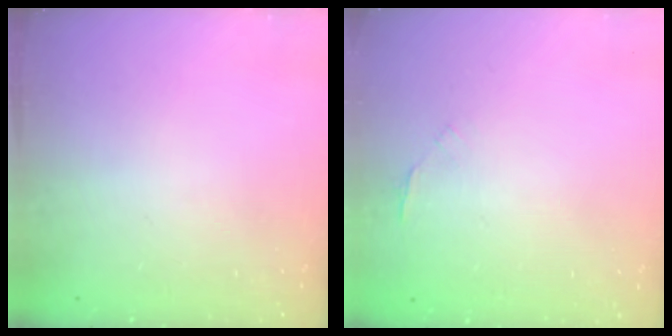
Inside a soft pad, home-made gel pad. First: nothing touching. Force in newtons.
{"total": 1.1, "press": 1.0, "slide": 0.5}